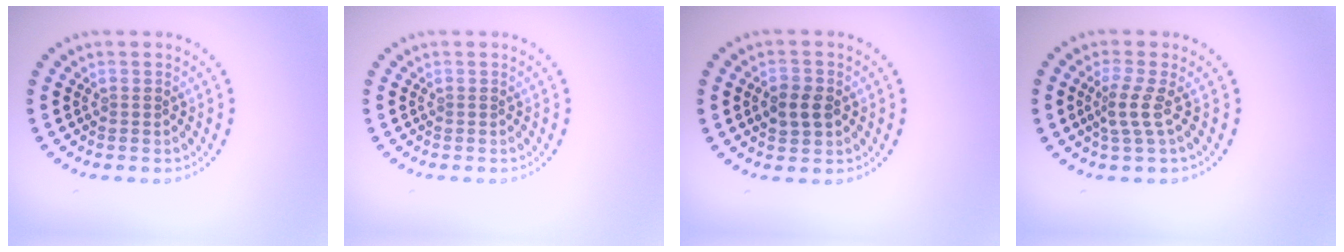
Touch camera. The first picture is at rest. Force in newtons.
{"total": 0.0}
{"total": 2.6, "press": 2.6, "slide": 0.0}
{"total": 2.2, "press": 1.4, "slide": 1.7}